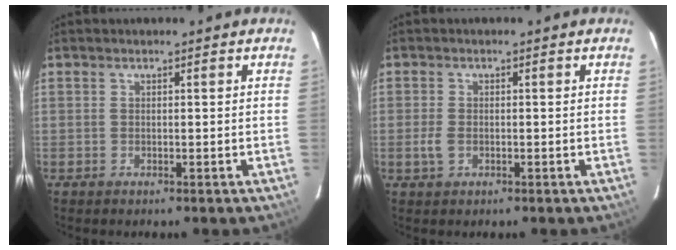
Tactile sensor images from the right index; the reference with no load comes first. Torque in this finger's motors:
{"motor_torque": [0.12, 0.01, 0.09, 0.05]}